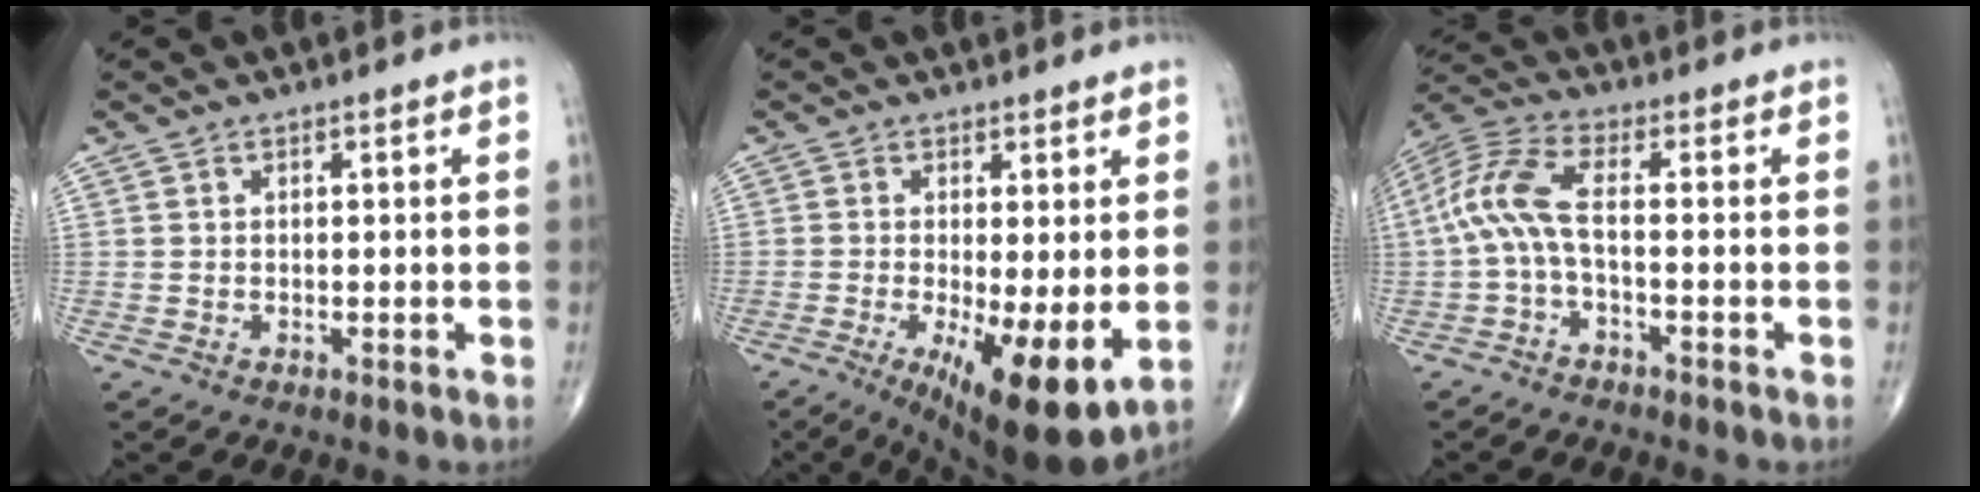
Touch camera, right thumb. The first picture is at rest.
{"total": 12.4, "force": [-2.6, 3.4, 11.6], "torque": [-0.181, -0.026, -0.030]}
{"total": 8.4, "force": [-1.4, 2.5, 8.0], "torque": [-0.195, 0.039, -0.034]}